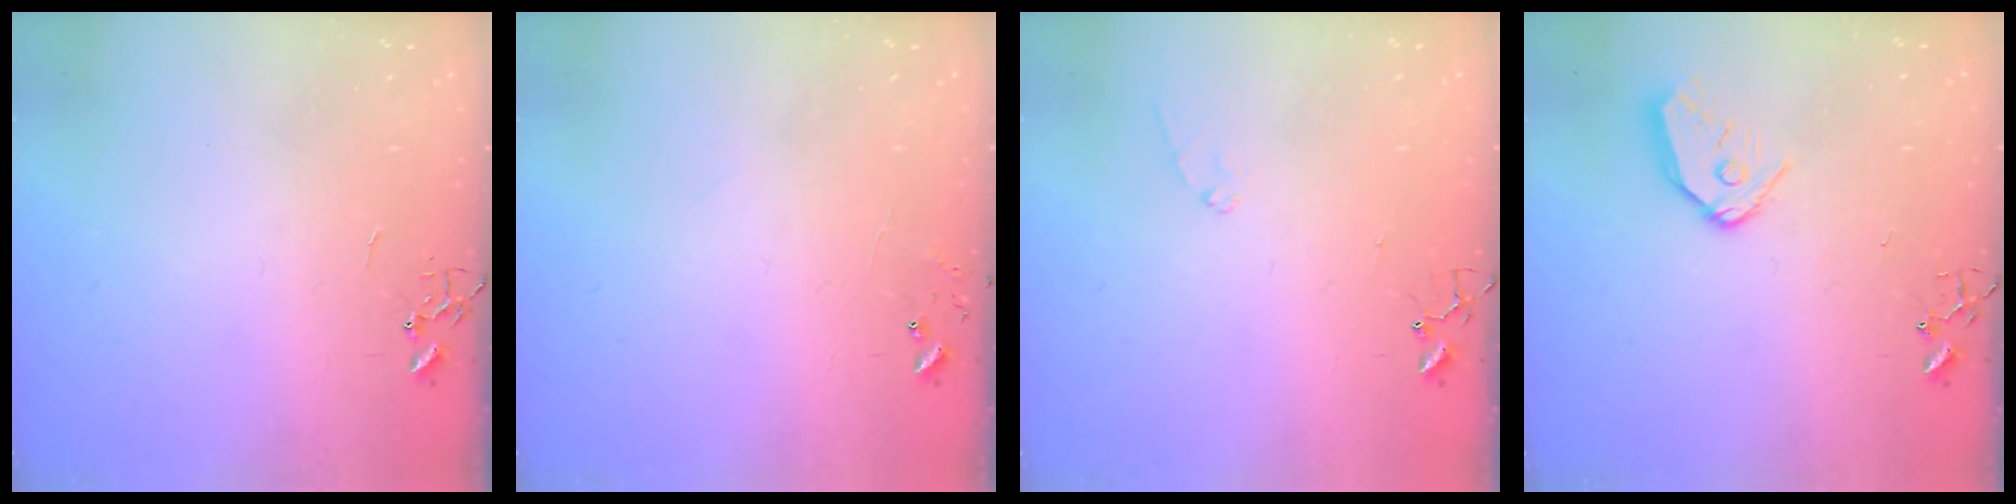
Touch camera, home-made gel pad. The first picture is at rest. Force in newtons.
{"total": 6.3, "press": 6.3, "slide": 0.5}
{"total": 6.8, "press": 6.8, "slide": 0.7}
{"total": 10.7, "press": 10.6, "slide": 1.1}